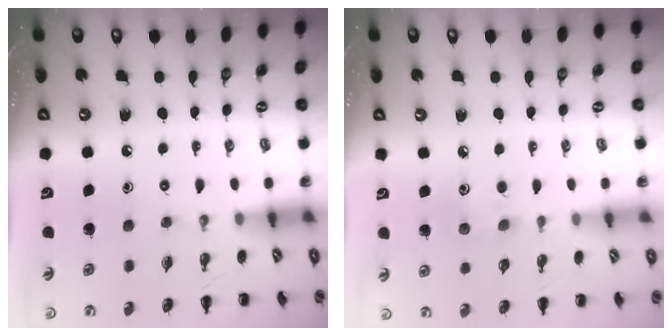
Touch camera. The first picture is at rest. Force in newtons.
{"total": 6.6, "press": 6.3, "slide": 1.8}